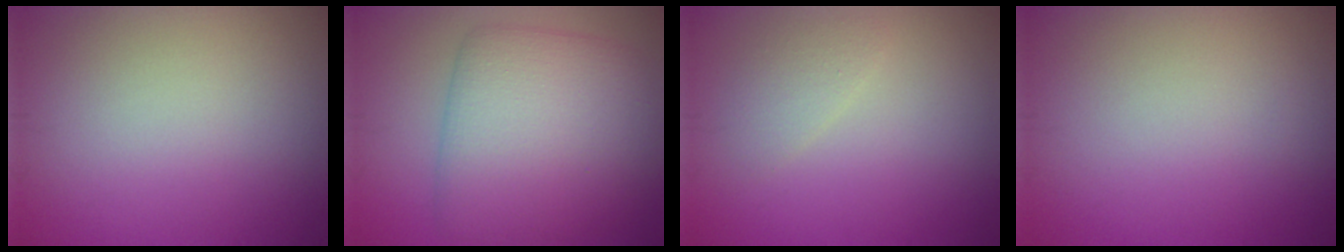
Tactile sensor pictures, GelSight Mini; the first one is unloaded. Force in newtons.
{"total": 8.5, "press": 8.5, "slide": 0.3}
{"total": 1.5, "press": 1.5, "slide": 0.1}
{"total": 0.0}